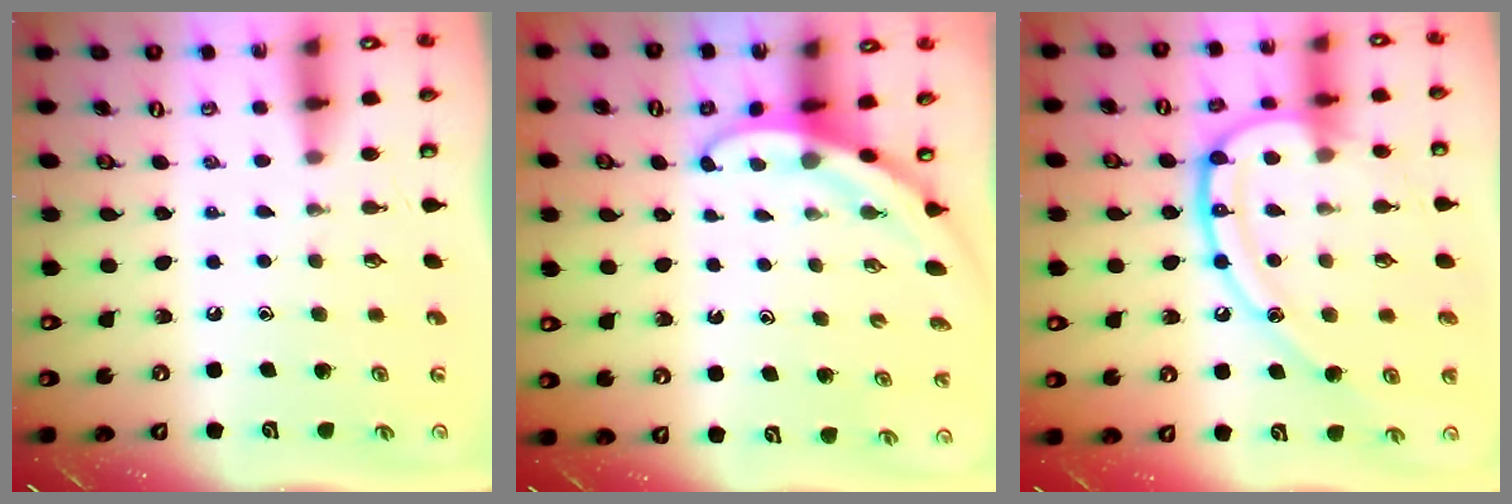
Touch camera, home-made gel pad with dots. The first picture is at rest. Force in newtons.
{"total": 3.1, "press": 3.1, "slide": 0.1}
{"total": 19.7, "press": 19.6, "slide": 1.9}